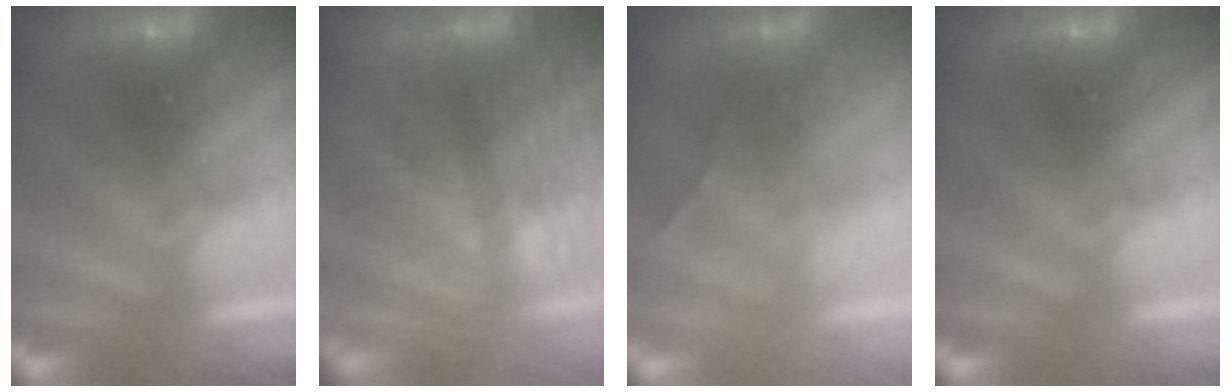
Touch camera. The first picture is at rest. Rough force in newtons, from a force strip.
{"total": 8.7}
{"total": 2.3}
{"total": 0.0}